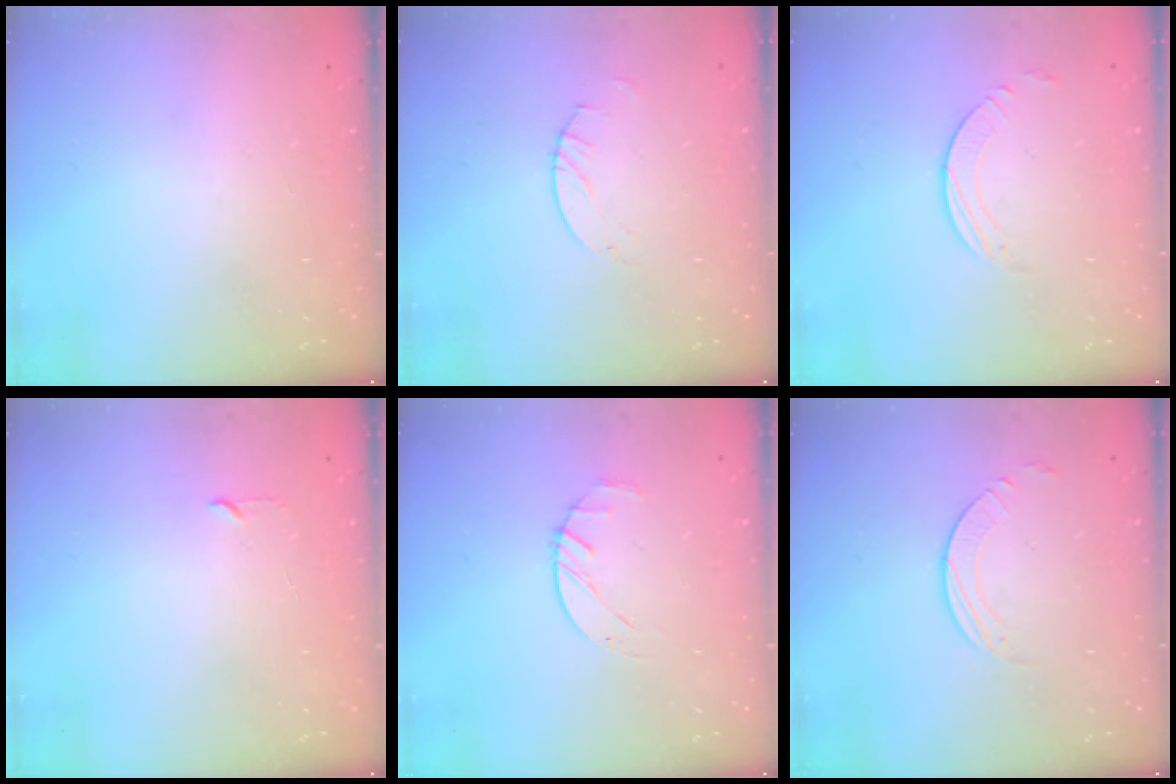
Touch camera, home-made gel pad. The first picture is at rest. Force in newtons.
{"total": 2.0, "press": 2.0, "slide": 0.2}
{"total": 3.9, "press": 3.8, "slide": 0.5}
{"total": 2.3, "press": 2.2, "slide": 0.3}
{"total": 2.5, "press": 2.5, "slide": 0.4}
{"total": 3.9, "press": 3.8, "slide": 0.5}